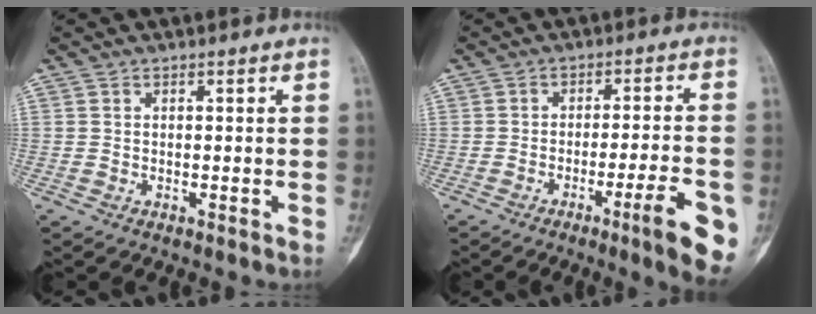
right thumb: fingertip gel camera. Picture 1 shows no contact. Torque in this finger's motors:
{"motor_torque": [-0.16, 0.51, 0.10, -0.12, 0.06]}